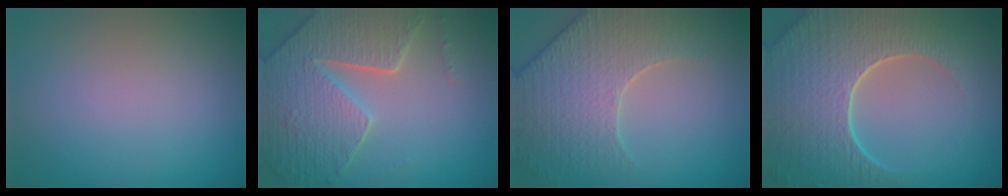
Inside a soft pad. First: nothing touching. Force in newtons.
{"total": 7.6, "press": 5.7, "slide": 5.1}
{"total": 5.7, "press": 5.2, "slide": 2.1}
{"total": 8.8, "press": 6.3, "slide": 6.2}